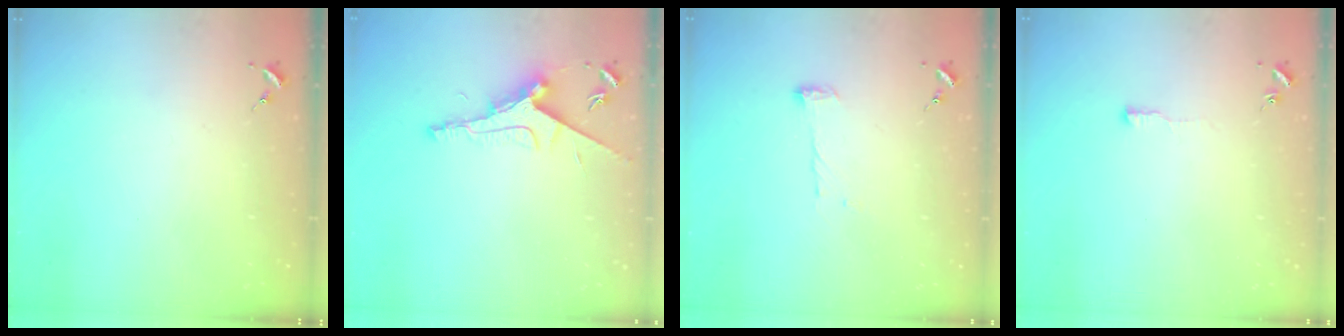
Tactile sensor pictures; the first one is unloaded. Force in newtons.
{"total": 9.7, "press": 9.6, "slide": 1.1}
{"total": 6.3, "press": 6.3, "slide": 0.6}
{"total": 3.3, "press": 3.3, "slide": 0.6}